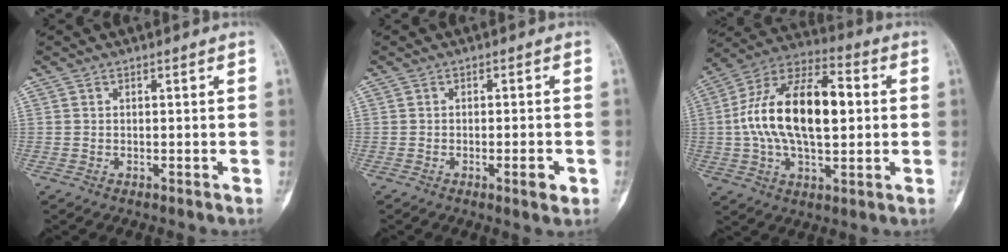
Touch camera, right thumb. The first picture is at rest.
{"total": 3.2, "force": [-1.2, 0.8, 2.8], "torque": [-0.037, 0.002, -0.017]}
{"total": 21.3, "force": [1.4, 10.9, 18.2], "torque": [-0.320, 0.028, 0.019]}